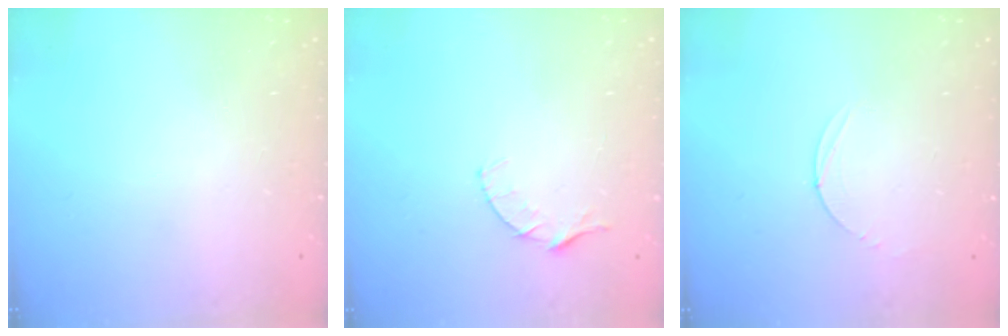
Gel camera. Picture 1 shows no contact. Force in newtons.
{"total": 4.1, "press": 4.0, "slide": 0.4}
{"total": 2.8, "press": 2.8, "slide": 0.3}